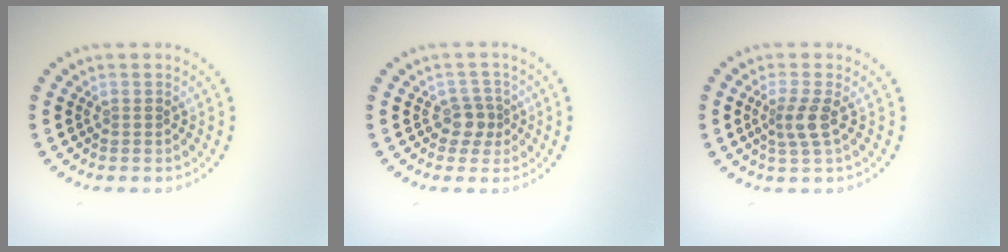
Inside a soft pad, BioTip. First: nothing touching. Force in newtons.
{"total": 1.9, "press": 1.5, "slide": 1.1}
{"total": 2.1, "press": 1.6, "slide": 1.4}